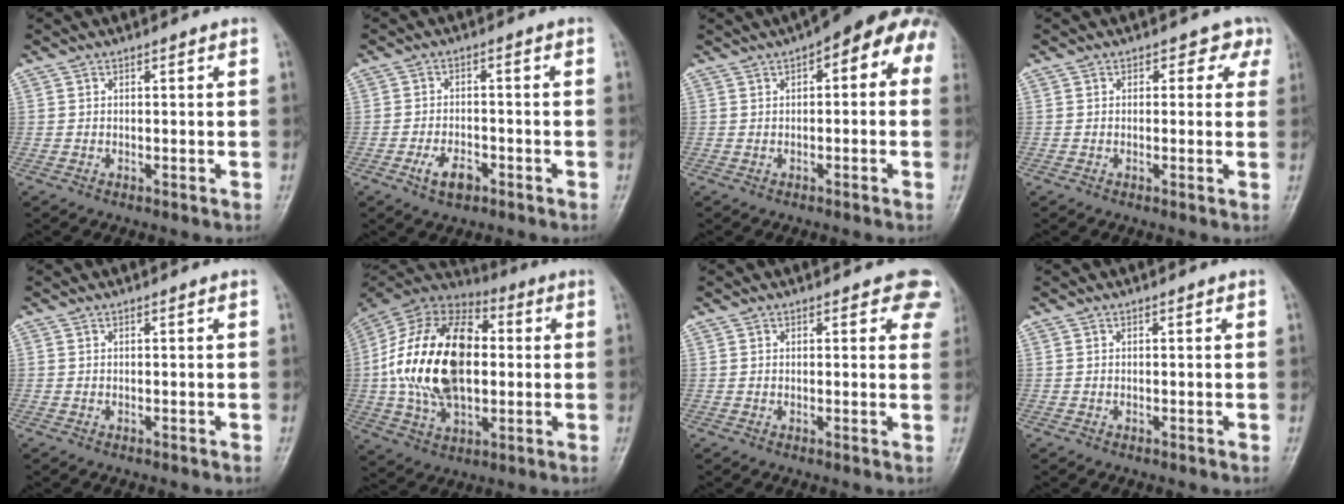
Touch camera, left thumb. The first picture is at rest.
{"total": 4.8, "force": [-2.5, 2.7, 3.0], "torque": [-0.050, 0.014, -0.044]}
{"total": 12.0, "force": [4.4, 5.1, 9.9], "torque": [-0.095, 0.026, 0.039]}
{"total": 3.0, "force": [1.4, 2.4, 1.1], "torque": [0.022, 0.000, 0.004]}
{"total": 0.0}
{"total": 24.2, "force": [1.0, 14.7, 19.2], "torque": [-0.352, 0.014, 0.016]}
{"total": 5.1, "force": [3.4, 2.9, 2.5], "torque": [0.011, -0.011, 0.030]}
{"total": 0.0}